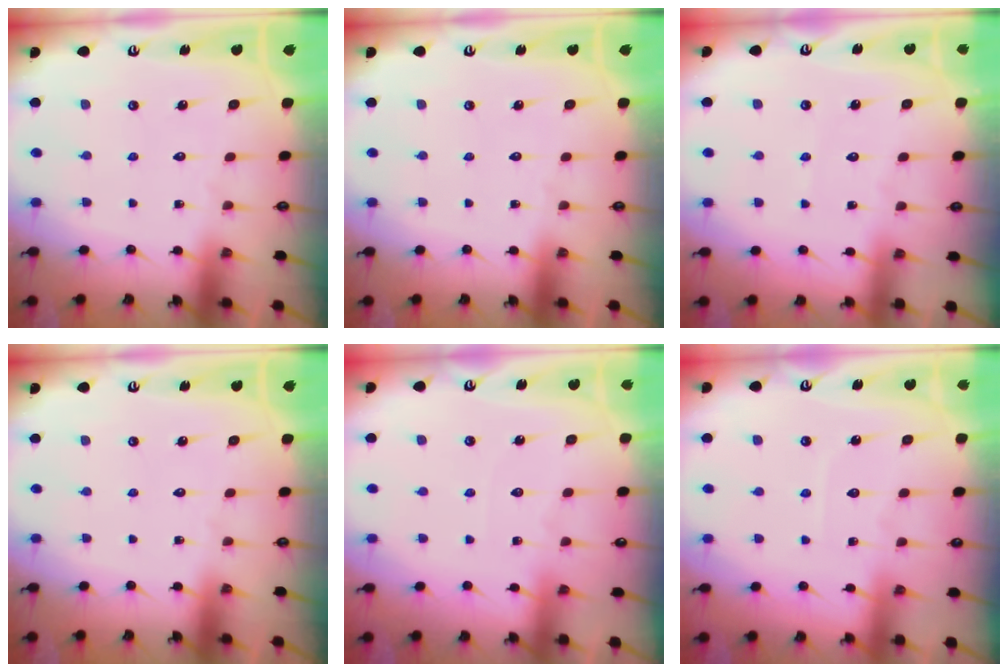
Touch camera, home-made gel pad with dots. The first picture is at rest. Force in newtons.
{"total": 0.0}
{"total": 2.9, "press": 2.9, "slide": 0.4}
{"total": 0.0}
{"total": 4.3, "press": 4.2, "slide": 0.5}
{"total": 4.1, "press": 4.0, "slide": 0.5}